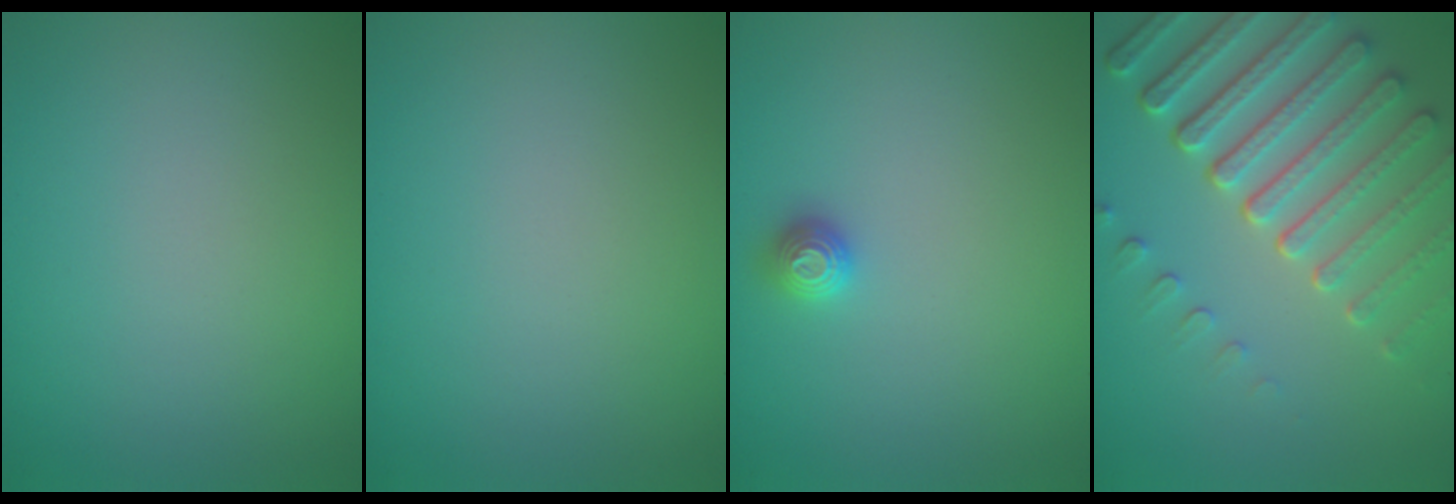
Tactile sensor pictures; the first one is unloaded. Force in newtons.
{"total": 0.0}
{"total": 1.1, "press": 1.1, "slide": 0.2}
{"total": 7.8, "press": 5.8, "slide": 5.3}